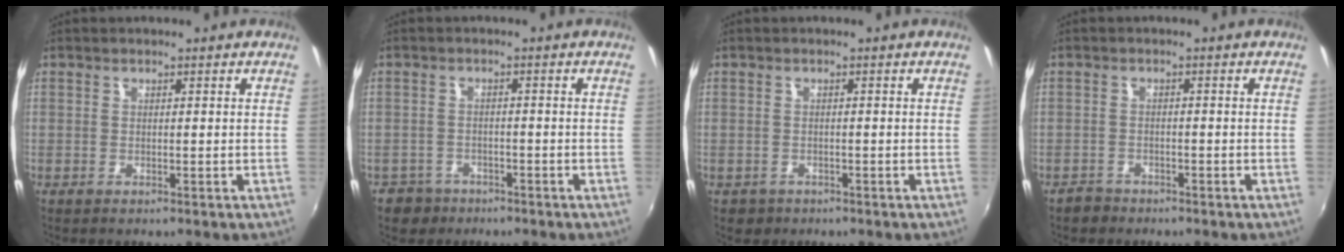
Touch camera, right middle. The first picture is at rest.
{"total": 4.5, "force": [-3.1, 3.2, 0.6], "torque": [-0.028, 0.007, -0.050]}
{"total": 2.4, "force": [-1.3, 1.9, 0.7], "torque": [-0.020, -0.003, -0.016]}
{"total": 2.5, "force": [-2.0, 1.4, 0.2], "torque": [-0.013, 0.002, -0.036]}